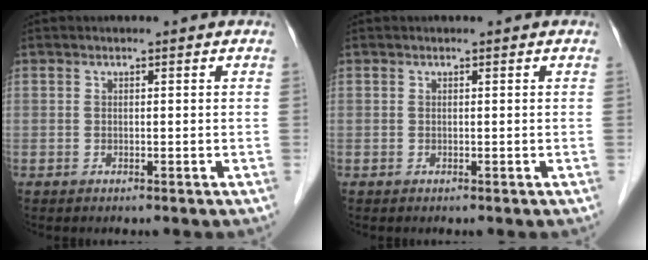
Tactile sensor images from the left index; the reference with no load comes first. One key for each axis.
{"total": 0.0}